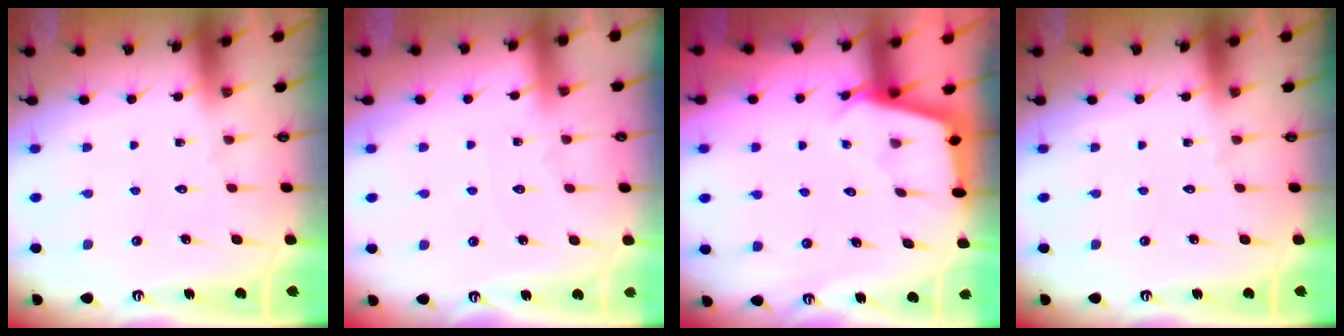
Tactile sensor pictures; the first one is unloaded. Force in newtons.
{"total": 2.6, "press": 2.6, "slide": 0.3}
{"total": 2.9, "press": 2.8, "slide": 0.3}
{"total": 0.0}